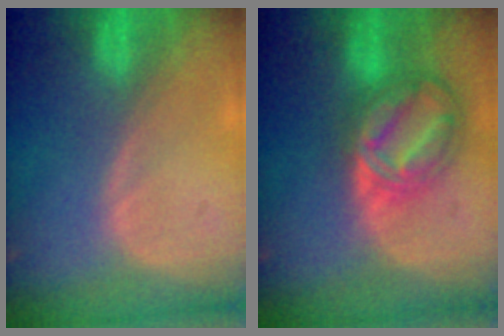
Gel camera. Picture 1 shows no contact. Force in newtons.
{"total": 8.6, "press": 8.5, "slide": 0.6}